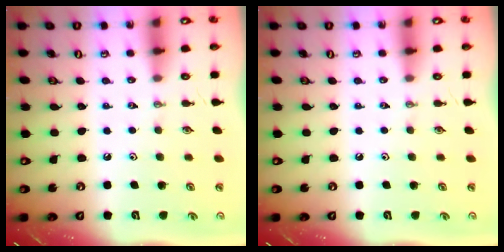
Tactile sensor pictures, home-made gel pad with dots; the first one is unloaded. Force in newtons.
{"total": 0.0}